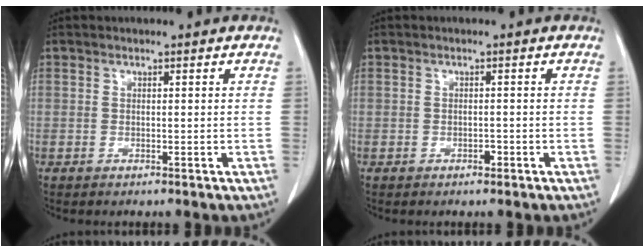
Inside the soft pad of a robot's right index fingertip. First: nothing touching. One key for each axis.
{"total": 0.8, "fx": -0.5, "fy": 0.5, "fz": 0.5, "tx": -0.008, "ty": 0.001, "tz": -0.006}